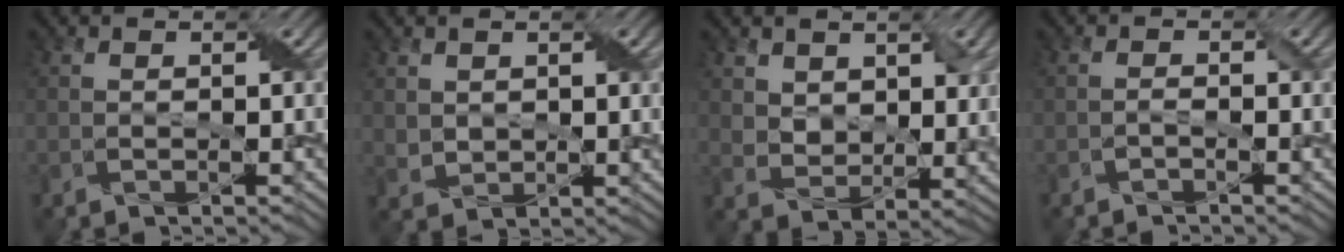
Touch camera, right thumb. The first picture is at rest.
{"total": 2.5, "force": [1.5, 1.7, 1.1], "torque": [-0.032, -0.004, 0.033]}
{"total": 5.2, "force": [2.9, 3.5, 2.6], "torque": [-0.072, -0.009, 0.052]}
{"total": 1.0, "force": [-0.6, 0.3, 0.7], "torque": [-0.017, 0.004, -0.011]}